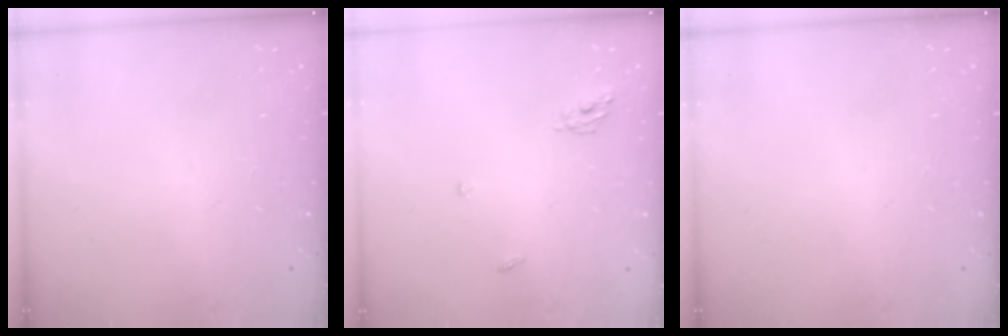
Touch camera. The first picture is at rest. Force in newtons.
{"total": 5.2, "press": 5.1, "slide": 0.3}
{"total": 0.0}